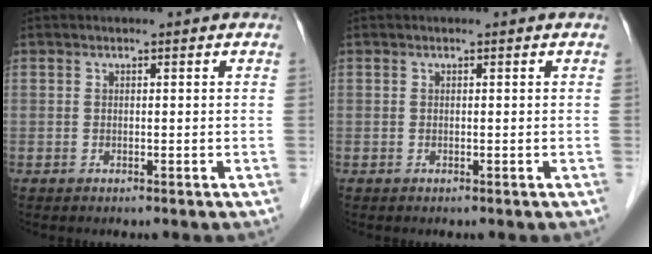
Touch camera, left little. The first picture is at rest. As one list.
[{"total": 0.0}]